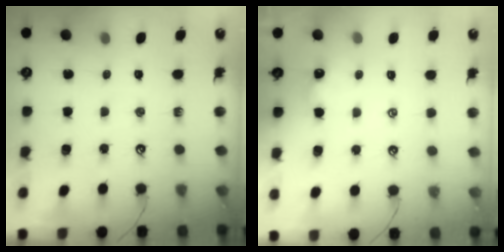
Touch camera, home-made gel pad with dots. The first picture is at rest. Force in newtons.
{"total": 0.8, "press": 0.6, "slide": 0.5}